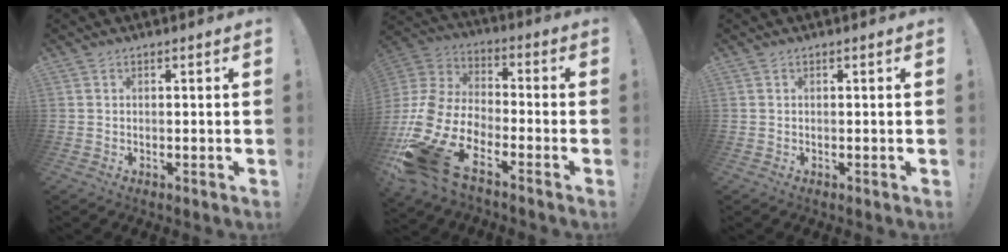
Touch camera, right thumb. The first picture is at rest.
{"total": 17.8, "force": [-11.4, 8.1, 11.1], "torque": [-0.247, 0.045, -0.196]}
{"total": 0.0}